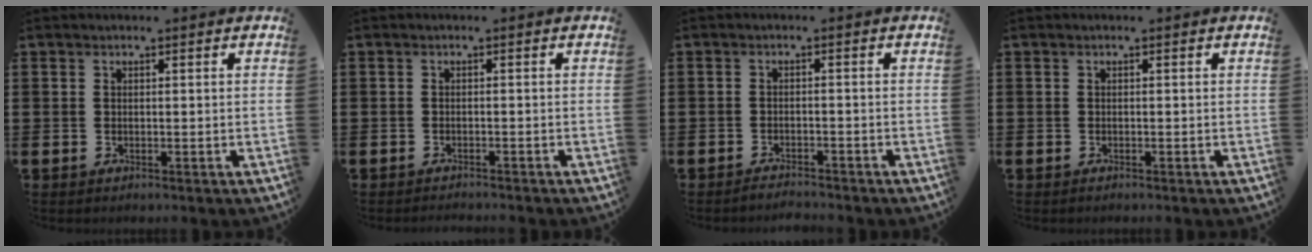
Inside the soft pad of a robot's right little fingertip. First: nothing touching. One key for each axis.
{"total": 0.8, "fx": -0.8, "fy": -0.1, "fz": 0.0, "tx": -0.001, "ty": 0.000, "tz": -0.016}
{"total": 1.6, "fx": -1.6, "fy": -0.1, "fz": -0.1, "tx": -0.003, "ty": 0.005, "tz": -0.033}
{"total": 0.0}